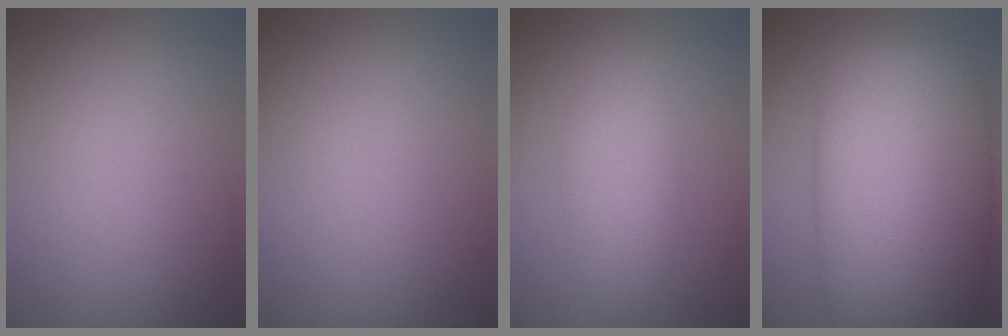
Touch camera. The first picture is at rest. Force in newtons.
{"total": 0.0}
{"total": 3.5, "press": 3.5, "slide": 0.2}
{"total": 17.6, "press": 17.6, "slide": 0.1}